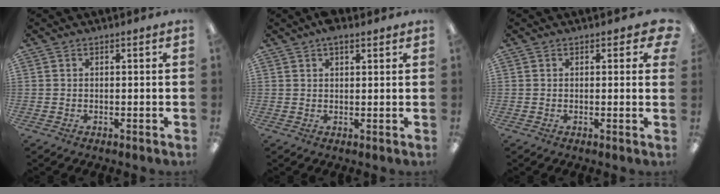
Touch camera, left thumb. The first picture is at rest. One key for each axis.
{"total": 3.4, "fx": 2.3, "fy": 1.3, "fz": 2.1, "tx": -0.037, "ty": -0.002, "tz": 0.040}
{"total": 2.3, "fx": 0.9, "fy": 1.1, "fz": 1.7, "tx": -0.011, "ty": -0.005, "tz": 0.011}